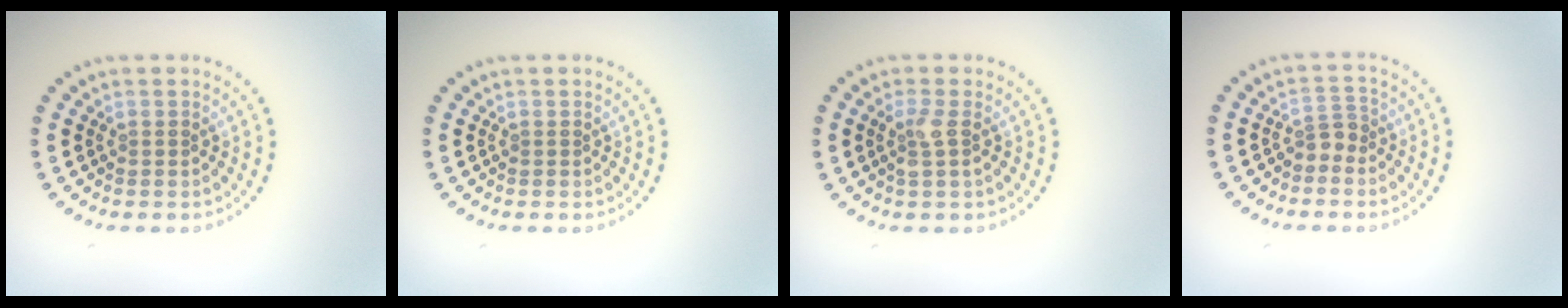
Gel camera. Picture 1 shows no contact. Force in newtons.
{"total": 0.0}
{"total": 1.7, "press": 1.4, "slide": 0.8}
{"total": 1.8, "press": 1.4, "slide": 1.1}